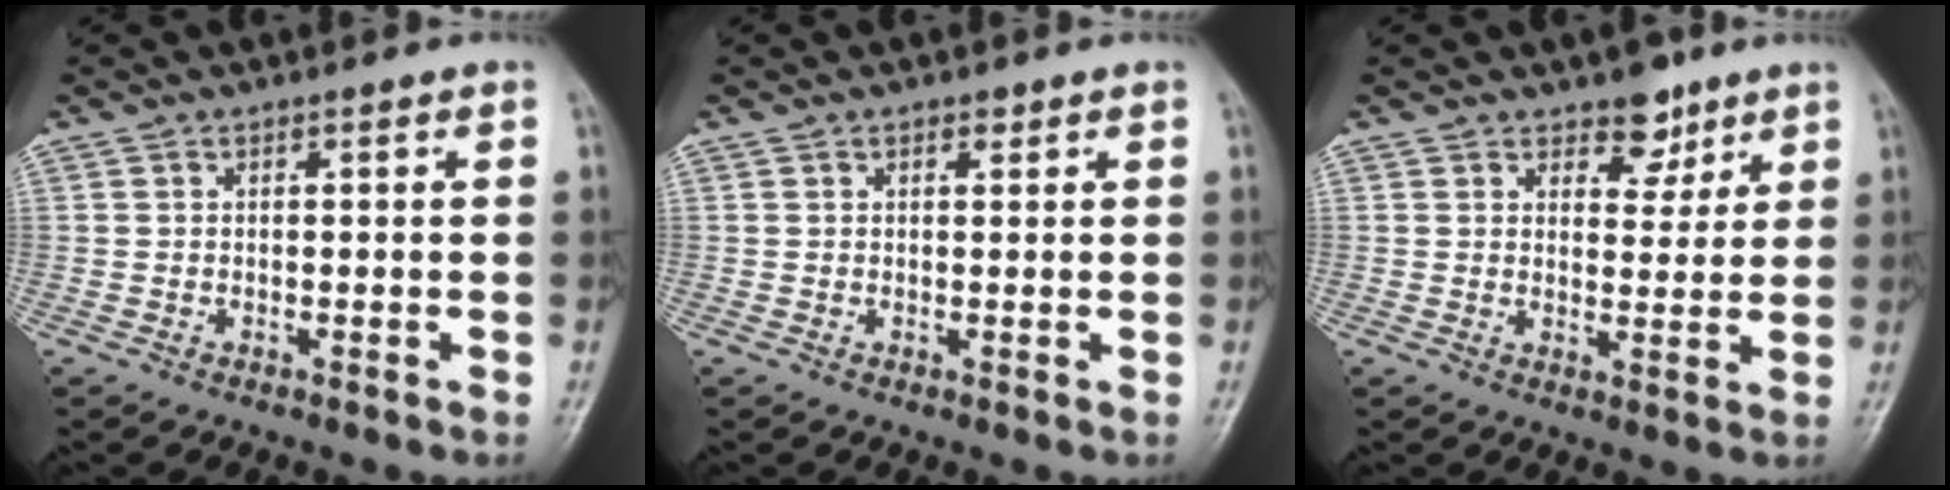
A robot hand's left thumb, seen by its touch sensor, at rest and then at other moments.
{"total": 1.2, "force": [0.7, 0.6, 0.6], "torque": [-0.004, -0.002, 0.008]}
{"total": 5.4, "force": [3.7, 3.2, 2.3], "torque": [0.000, -0.022, 0.054]}